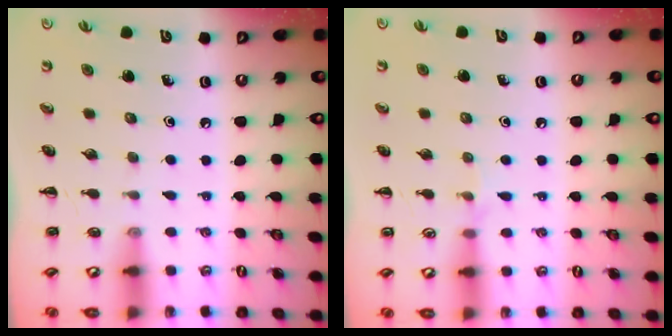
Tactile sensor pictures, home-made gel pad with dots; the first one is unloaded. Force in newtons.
{"total": 4.1, "press": 3.9, "slide": 1.5}